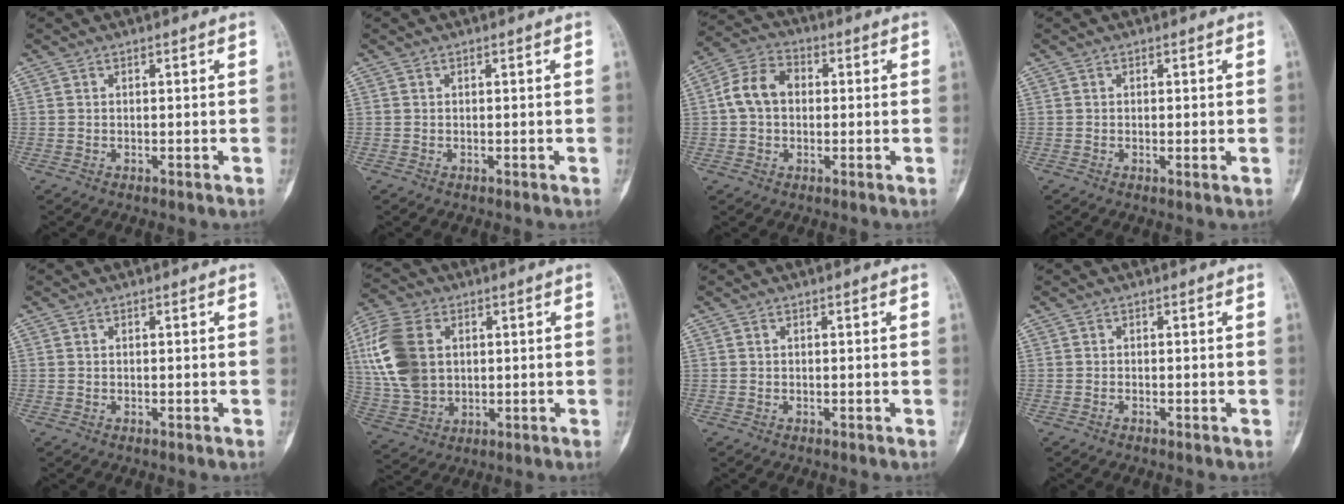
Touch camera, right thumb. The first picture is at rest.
{"total": 0.0}
{"total": 8.3, "force": [0.5, 6.2, 5.6], "torque": [-0.095, 0.025, 0.000]}
{"total": 1.3, "force": [-0.1, 0.2, 1.2], "torque": [-0.015, -0.003, -0.002]}
{"total": 0.0}
{"total": 15.8, "force": [3.2, 11.1, 10.9], "torque": [-0.226, 0.002, 0.066]}
{"total": 0.0}
{"total": 0.0}